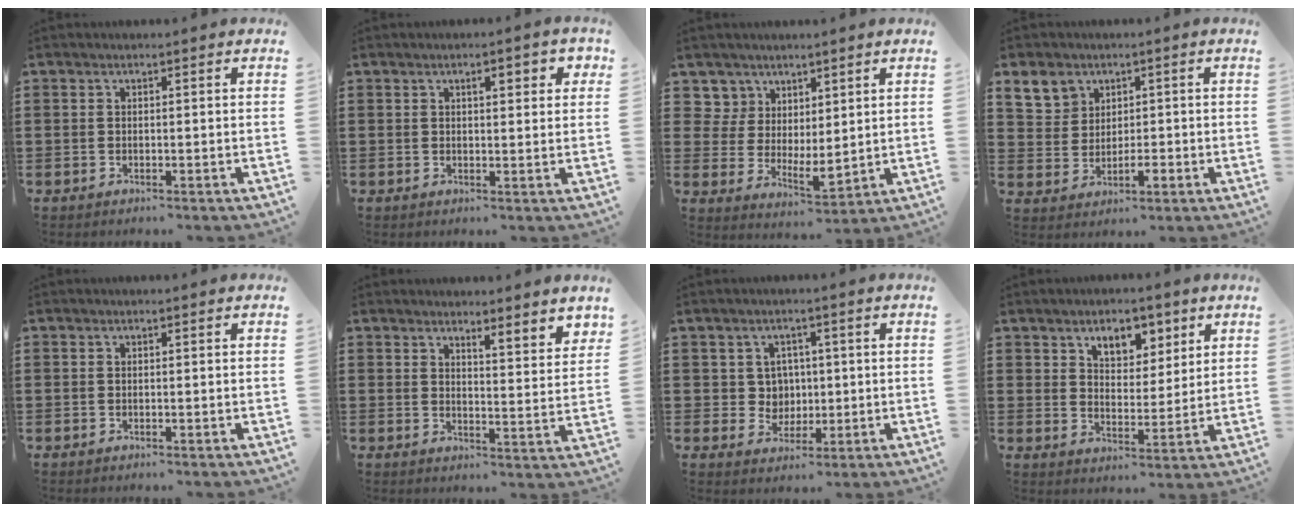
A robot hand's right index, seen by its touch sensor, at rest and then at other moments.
{"total": 2.7, "force": [1.0, 0.8, 2.4], "torque": [-0.032, 0.001, 0.010]}
{"total": 5.1, "force": [3.7, 3.5, 0.2], "torque": [-0.036, -0.024, 0.070]}
{"total": 6.0, "force": [2.5, 5.0, 1.9], "torque": [-0.052, 0.017, 0.048]}
{"total": 0.0}
{"total": 3.1, "force": [3.1, 0.3, 0.4], "torque": [-0.021, -0.011, 0.055]}
{"total": 3.9, "force": [0.6, 3.7, 1.1], "torque": [-0.031, 0.009, 0.007]}
{"total": 5.8, "force": [3.9, 3.4, 2.6], "torque": [-0.046, -0.002, 0.065]}